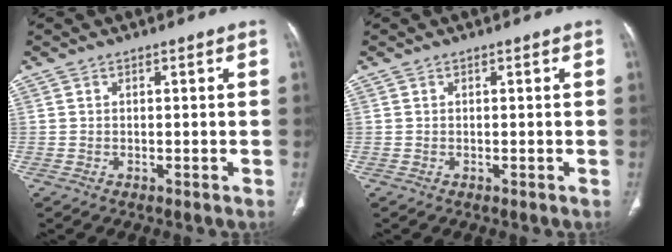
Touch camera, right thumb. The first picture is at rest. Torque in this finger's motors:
{"motor_torque": [0.01, 0.01, -0.09, 0.09, 0.00]}